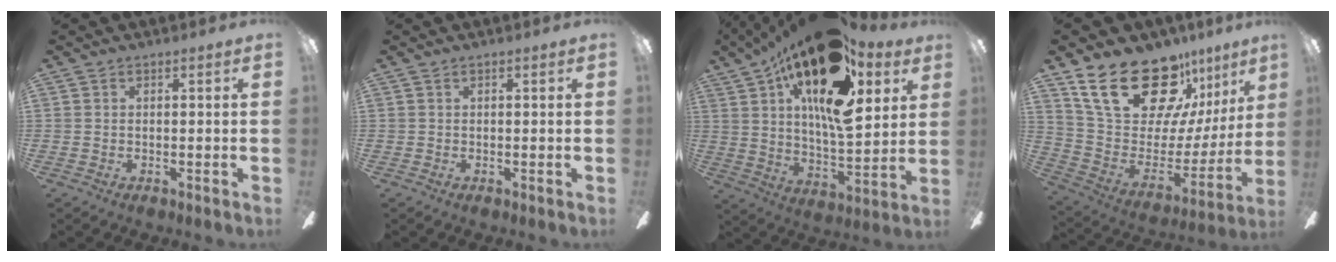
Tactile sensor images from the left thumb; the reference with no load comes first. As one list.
[{"total": 0.0}, {"total": 24.7, "force": [14.0, 9.7, 17.8], "torque": [-0.300, -0.072, 0.235]}, {"total": 27.0, "force": [18.3, 12.7, 15.1], "torque": [-0.252, -0.124, 0.341]}]